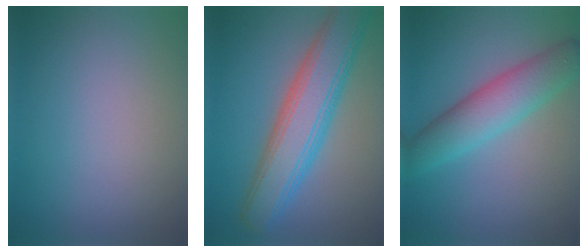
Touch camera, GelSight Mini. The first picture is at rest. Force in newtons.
{"total": 7.3, "press": 7.3, "slide": 0.1}
{"total": 5.4, "press": 5.4, "slide": 0.2}